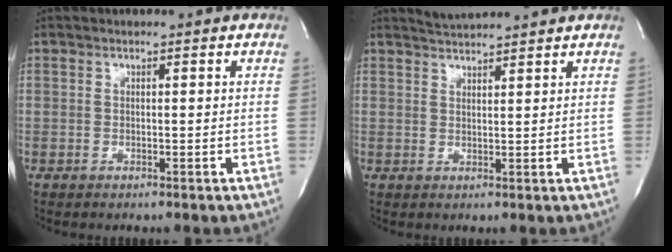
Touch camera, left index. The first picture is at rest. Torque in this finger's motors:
{"motor_torque": [0.27, -0.46, -0.09, -0.01]}